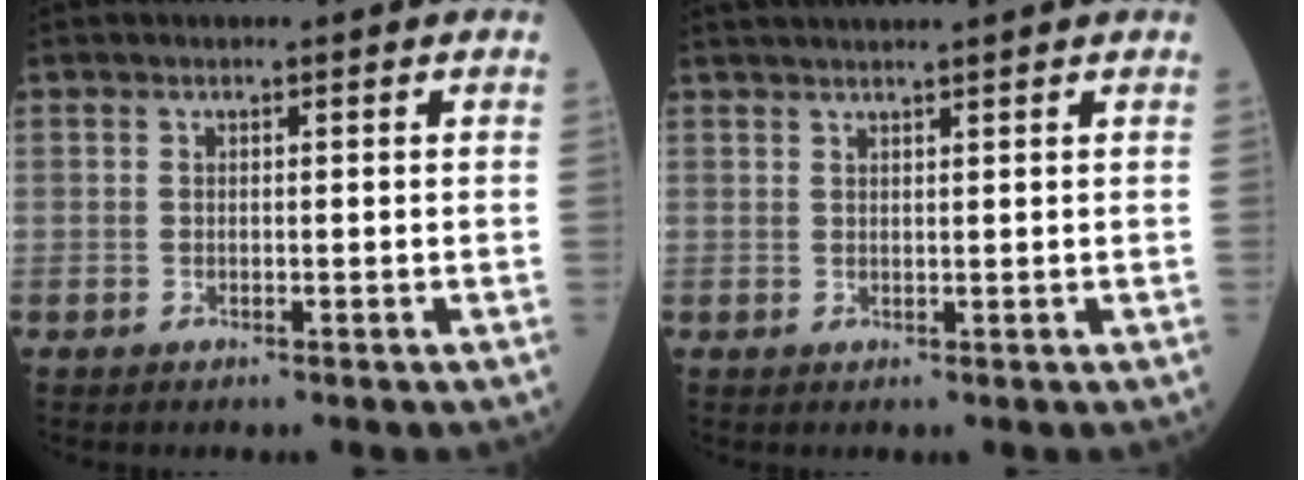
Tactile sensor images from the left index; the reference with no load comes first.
{"total": 6.3, "force": [5.5, -0.7, 3.1], "torque": [-0.044, 0.026, 0.076]}